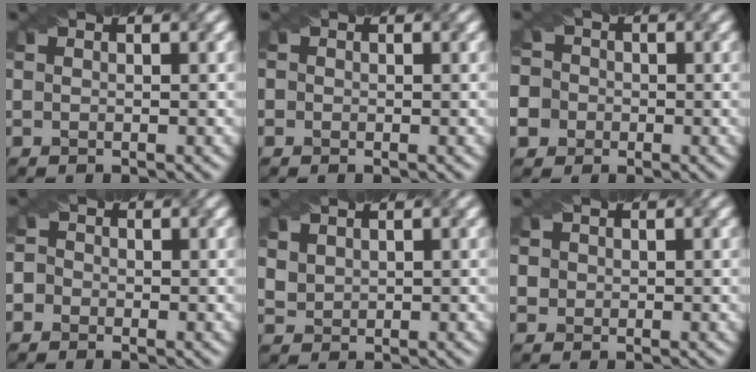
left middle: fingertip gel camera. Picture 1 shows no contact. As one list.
[{"total": 0.6, "force": [0.1, 0.6, 0.2], "torque": [0.005, 0.013, -0.008]}, {"total": 9.7, "force": [-3.8, 8.6, 2.3], "torque": [-0.069, -0.001, -0.087]}, {"total": 1.9, "force": [-0.7, 1.7, 0.5], "torque": [0.010, 0.020, -0.034]}, {"total": 2.2, "force": [1.4, 1.5, 0.8], "torque": [-0.044, 0.005, 0.050]}, {"total": 2.6, "force": [0.9, 2.2, 1.0], "torque": [-0.011, 0.021, 0.006]}]